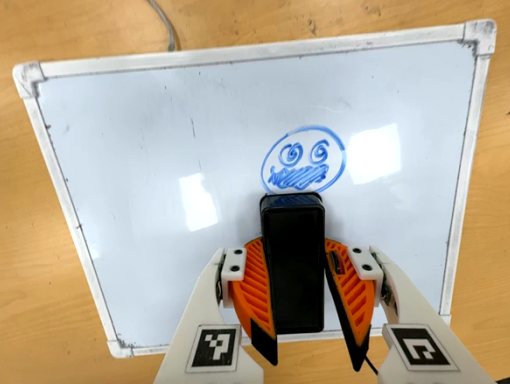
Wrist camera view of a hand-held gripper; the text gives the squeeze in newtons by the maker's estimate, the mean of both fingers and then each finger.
{"total": 12.8, "left": 13.9, "right": 11.8}